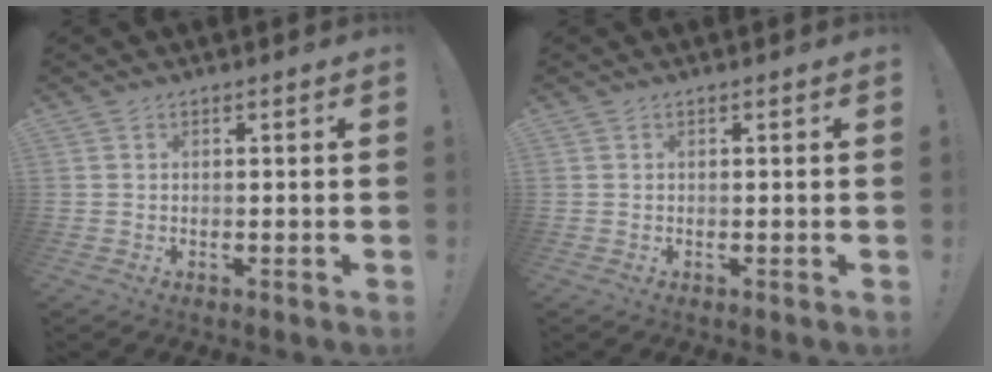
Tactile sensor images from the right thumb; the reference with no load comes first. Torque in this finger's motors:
{"motor_torque": [-0.02, -0.03, 0.00, 0.00, 0.00]}